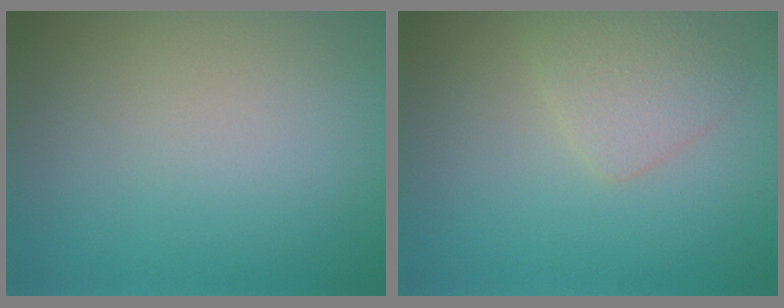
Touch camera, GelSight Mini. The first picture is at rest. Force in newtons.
{"total": 2.2, "press": 2.2, "slide": 0.2}